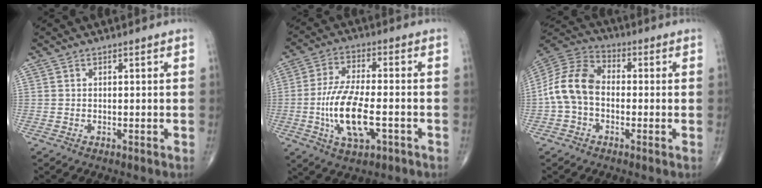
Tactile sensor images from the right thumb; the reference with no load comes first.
{"total": 12.8, "force": [-3.3, 5.2, 11.2], "torque": [-0.221, 0.010, -0.058]}
{"total": 11.5, "force": [-1.6, 8.0, 8.1], "torque": [-0.155, 0.034, -0.044]}